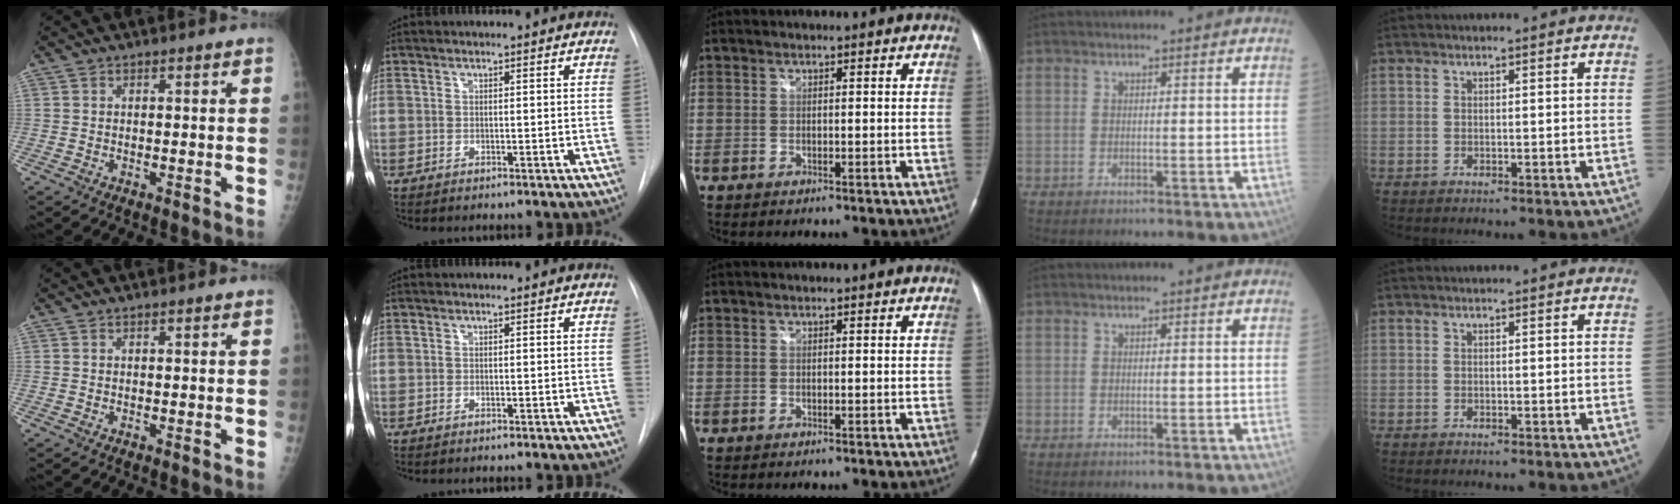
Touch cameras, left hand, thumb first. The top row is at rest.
{}